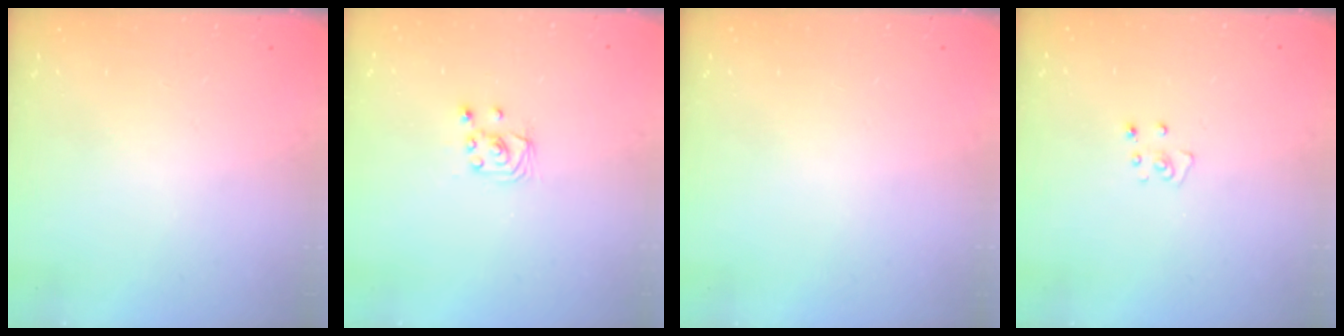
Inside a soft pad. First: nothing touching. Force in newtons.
{"total": 2.4, "press": 2.4, "slide": 0.2}
{"total": 0.0}
{"total": 3.1, "press": 3.1, "slide": 0.2}